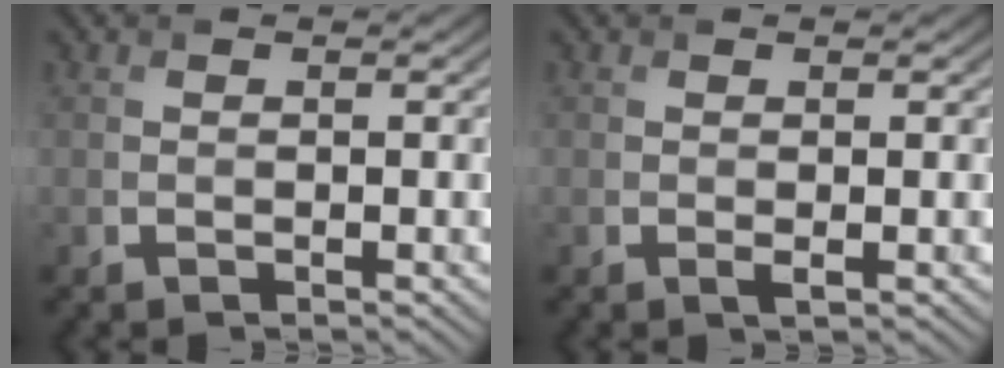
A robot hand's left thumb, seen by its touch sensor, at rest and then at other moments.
{"total": 0.5, "force": [0.0, 0.0, 0.5], "torque": [-0.012, -0.002, -0.001]}